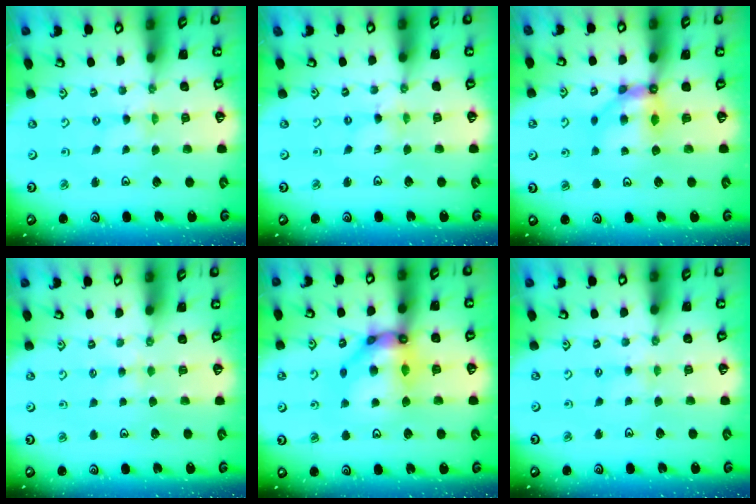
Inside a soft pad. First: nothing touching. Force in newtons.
{"total": 0.9, "press": 0.9, "slide": 0.2}
{"total": 7.0, "press": 7.0, "slide": 0.8}
{"total": 3.0, "press": 3.0, "slide": 0.5}
{"total": 13.9, "press": 13.8, "slide": 1.4}
{"total": 2.5, "press": 2.4, "slide": 0.5}